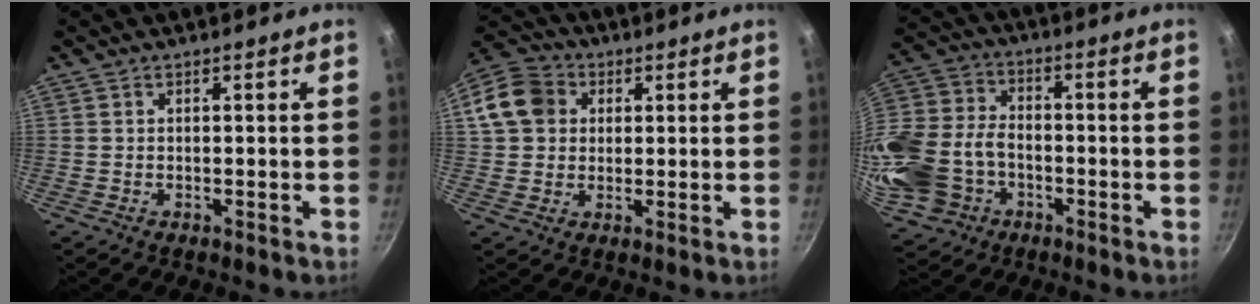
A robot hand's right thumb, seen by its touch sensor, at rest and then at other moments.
{"total": 10.5, "force": [2.3, 8.9, 5.0], "torque": [-0.068, 0.017, 0.028]}
{"total": 21.4, "force": [-6.3, 16.2, 12.4], "torque": [-0.296, 0.041, -0.118]}